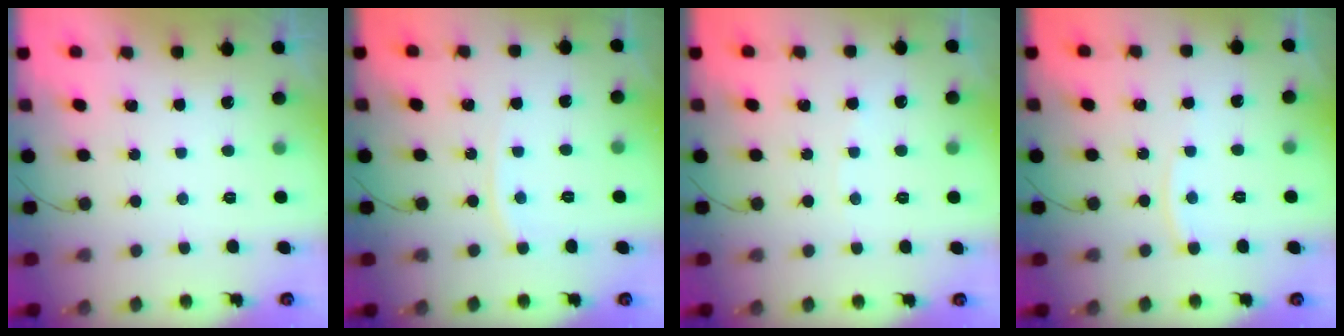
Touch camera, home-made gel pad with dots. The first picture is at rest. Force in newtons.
{"total": 4.1, "press": 4.1, "slide": 0.4}
{"total": 2.6, "press": 2.6, "slide": 0.3}
{"total": 3.2, "press": 3.2, "slide": 0.4}